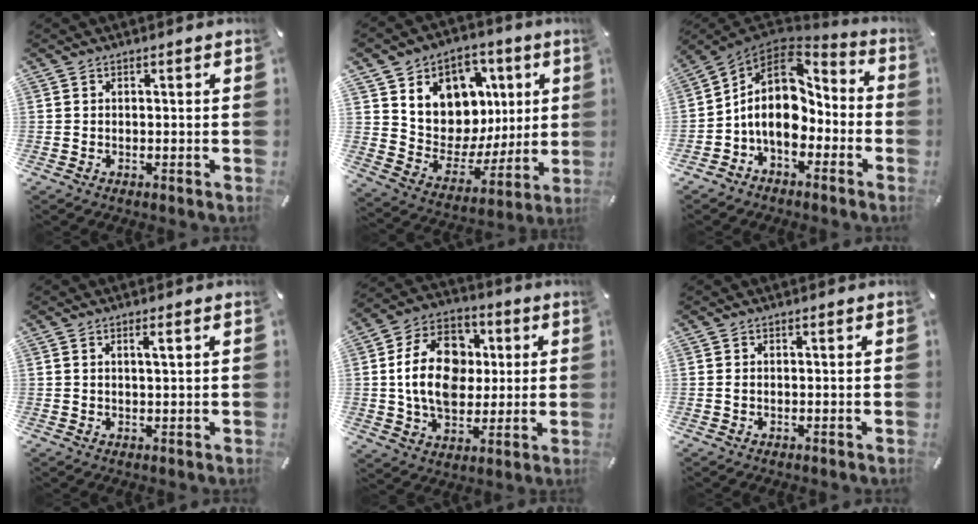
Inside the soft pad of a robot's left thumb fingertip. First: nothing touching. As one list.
[{"total": 11.6, "force": [3.4, 10.6, 3.4], "torque": [-0.049, -0.044, 0.073]}, {"total": 13.0, "force": [-1.0, 9.7, 8.5], "torque": [-0.171, -0.003, -0.023]}, {"total": 2.0, "force": [0.8, 0.3, 1.8], "torque": [-0.036, 0.002, 0.012]}, {"total": 17.3, "force": [1.1, 13.1, 11.2], "torque": [-0.211, 0.012, 0.017]}, {"total": 0.5, "force": [0.0, 0.3, 0.4], "torque": [-0.010, 0.001, -0.001]}]